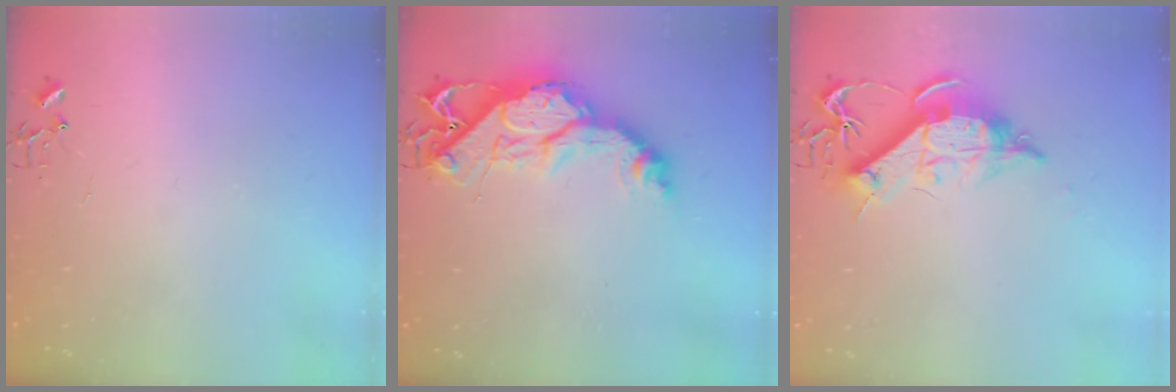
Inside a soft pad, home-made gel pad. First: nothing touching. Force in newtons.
{"total": 17.4, "press": 17.4, "slide": 0.8}
{"total": 12.5, "press": 12.5, "slide": 1.1}